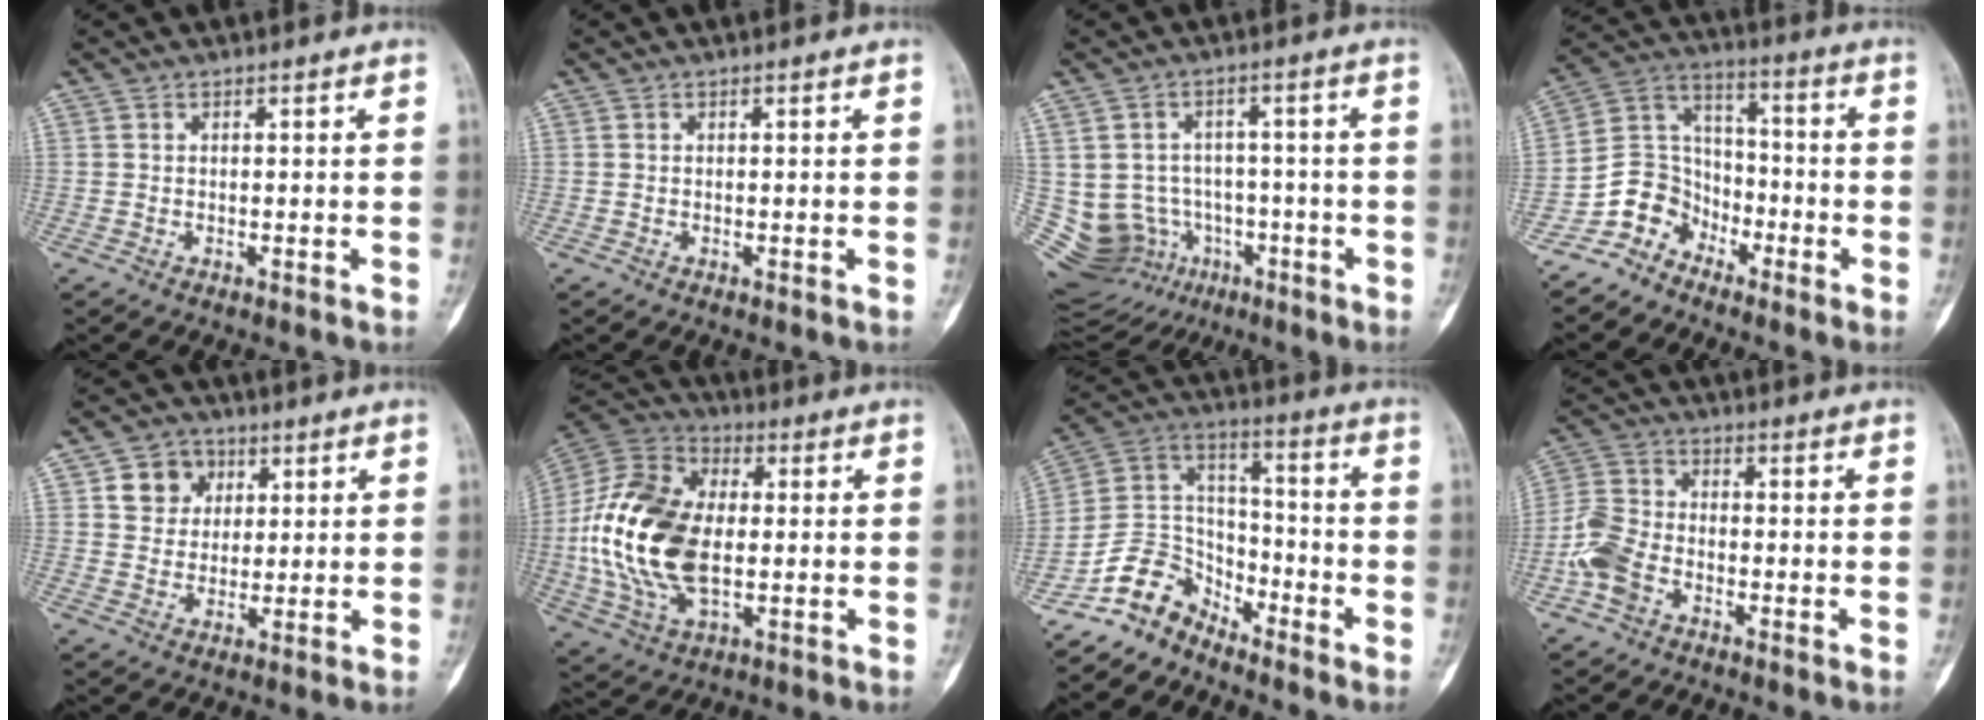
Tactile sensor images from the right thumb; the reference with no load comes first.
{"total": 0.0}
{"total": 14.8, "force": [-4.8, 13.2, 4.7], "torque": [-0.088, 0.063, -0.056]}
{"total": 9.8, "force": [-6.6, 7.1, 1.3], "torque": [0.007, 0.083, -0.138]}
{"total": 7.0, "force": [2.6, 6.1, 2.3], "torque": [-0.004, -0.004, 0.043]}
{"total": 22.0, "force": [-0.6, 13.1, 17.7], "torque": [-0.365, 0.005, -0.008]}
{"total": 10.4, "force": [-8.3, 6.0, 1.8], "torque": [-0.012, 0.096, -0.171]}
{"total": 7.7, "force": [-3.3, 5.0, 4.8], "torque": [-0.104, 0.020, -0.072]}